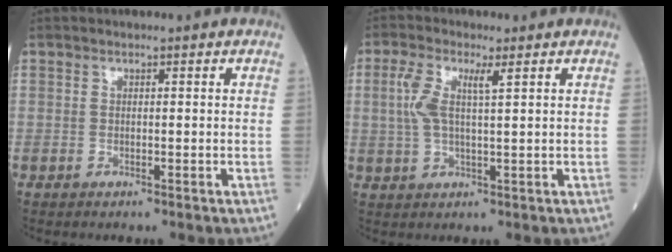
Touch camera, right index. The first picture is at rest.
{"total": 5.7, "force": [1.8, 1.2, 5.3], "torque": [-0.127, 0.016, 0.036]}